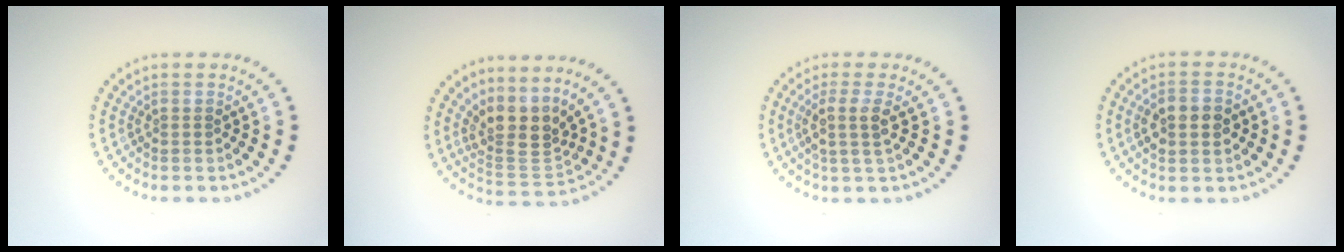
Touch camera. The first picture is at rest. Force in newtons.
{"total": 3.9, "press": 2.9, "slide": 2.5}
{"total": 2.5, "press": 2.0, "slide": 1.5}
{"total": 3.6, "press": 3.5, "slide": 0.2}